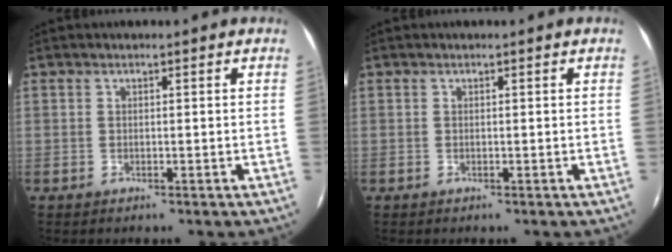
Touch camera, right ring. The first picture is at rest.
{"total": 0.0}